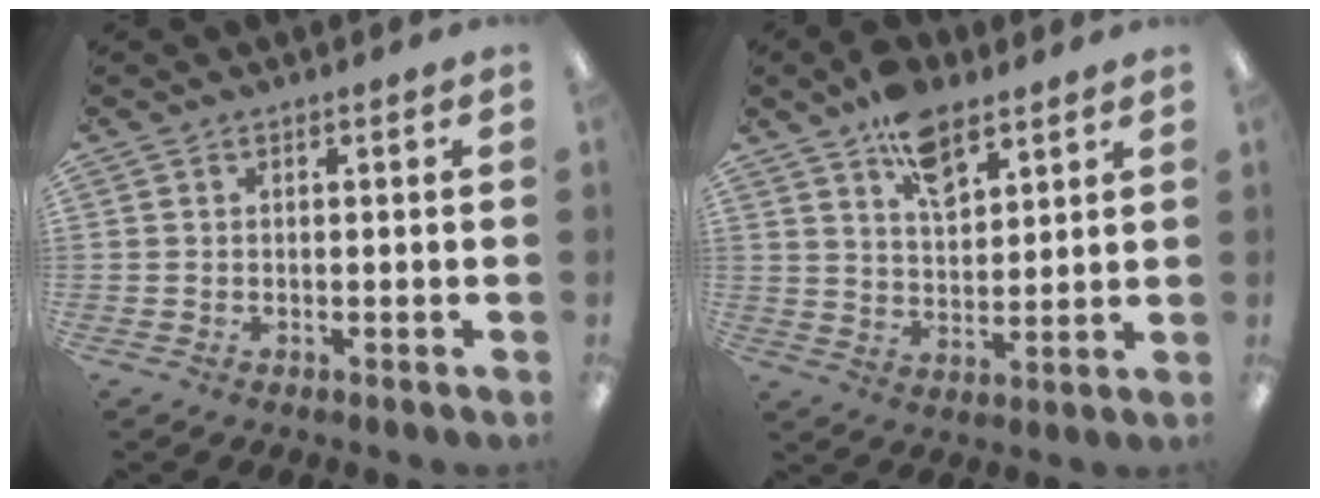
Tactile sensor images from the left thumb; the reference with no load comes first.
{"total": 10.5, "force": [7.0, 5.2, 5.8], "torque": [-0.084, -0.035, 0.124]}